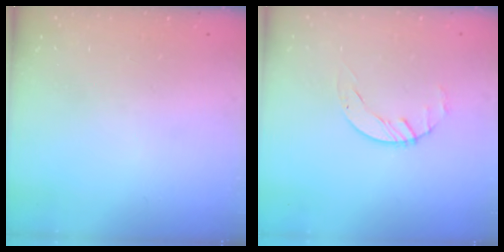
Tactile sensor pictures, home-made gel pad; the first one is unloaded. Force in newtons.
{"total": 1.4, "press": 1.4, "slide": 0.2}